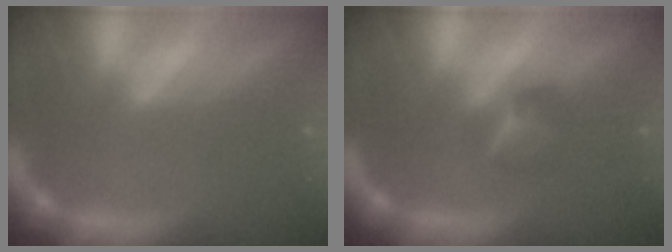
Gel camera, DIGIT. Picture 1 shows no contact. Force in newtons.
{"total": 2.4}